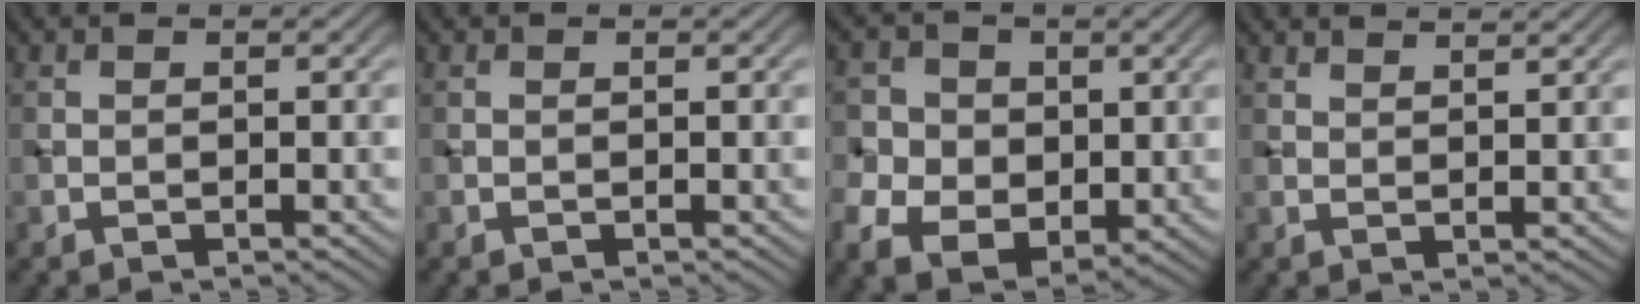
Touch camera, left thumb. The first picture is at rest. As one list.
[{"total": 0.0}, {"total": 8.5, "force": [0.1, 7.3, 4.4], "torque": [-0.119, -0.009, -0.002]}, {"total": 2.4, "force": [2.1, 0.3, 1.0], "torque": [-0.017, -0.004, 0.036]}]